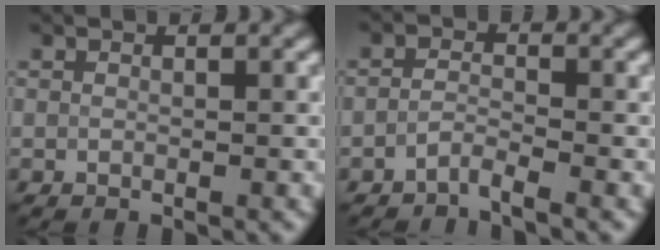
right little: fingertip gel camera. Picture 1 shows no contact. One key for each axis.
{"total": 1.3, "fx": -1.3, "fy": -0.1, "fz": 0.3, "tx": -0.009, "ty": 0.005, "tz": -0.028}